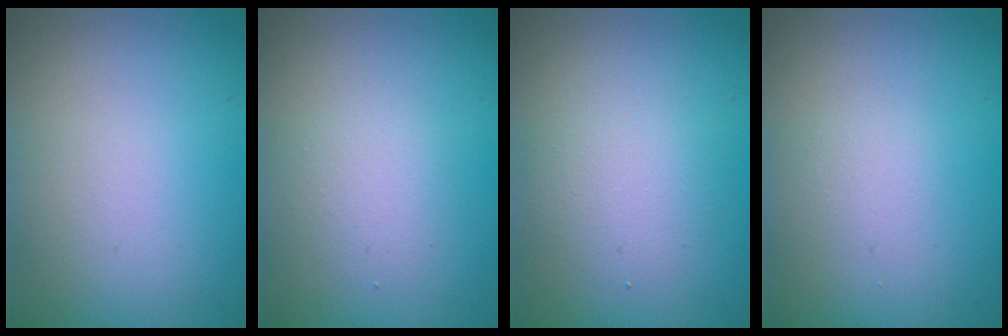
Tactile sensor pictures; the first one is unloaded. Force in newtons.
{"total": 1.6, "press": 1.6, "slide": 0.1}
{"total": 2.7, "press": 2.7, "slide": 0.2}
{"total": 0.8, "press": 0.8, "slide": 0.1}